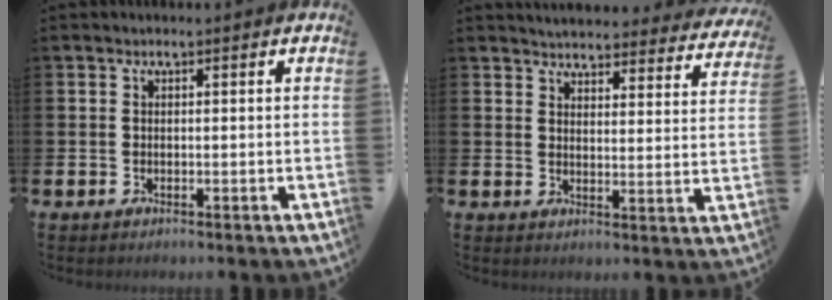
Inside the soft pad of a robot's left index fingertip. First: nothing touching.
{"total": 4.3, "force": [4.2, 0.7, 0.2], "torque": [-0.022, -0.031, 0.073]}